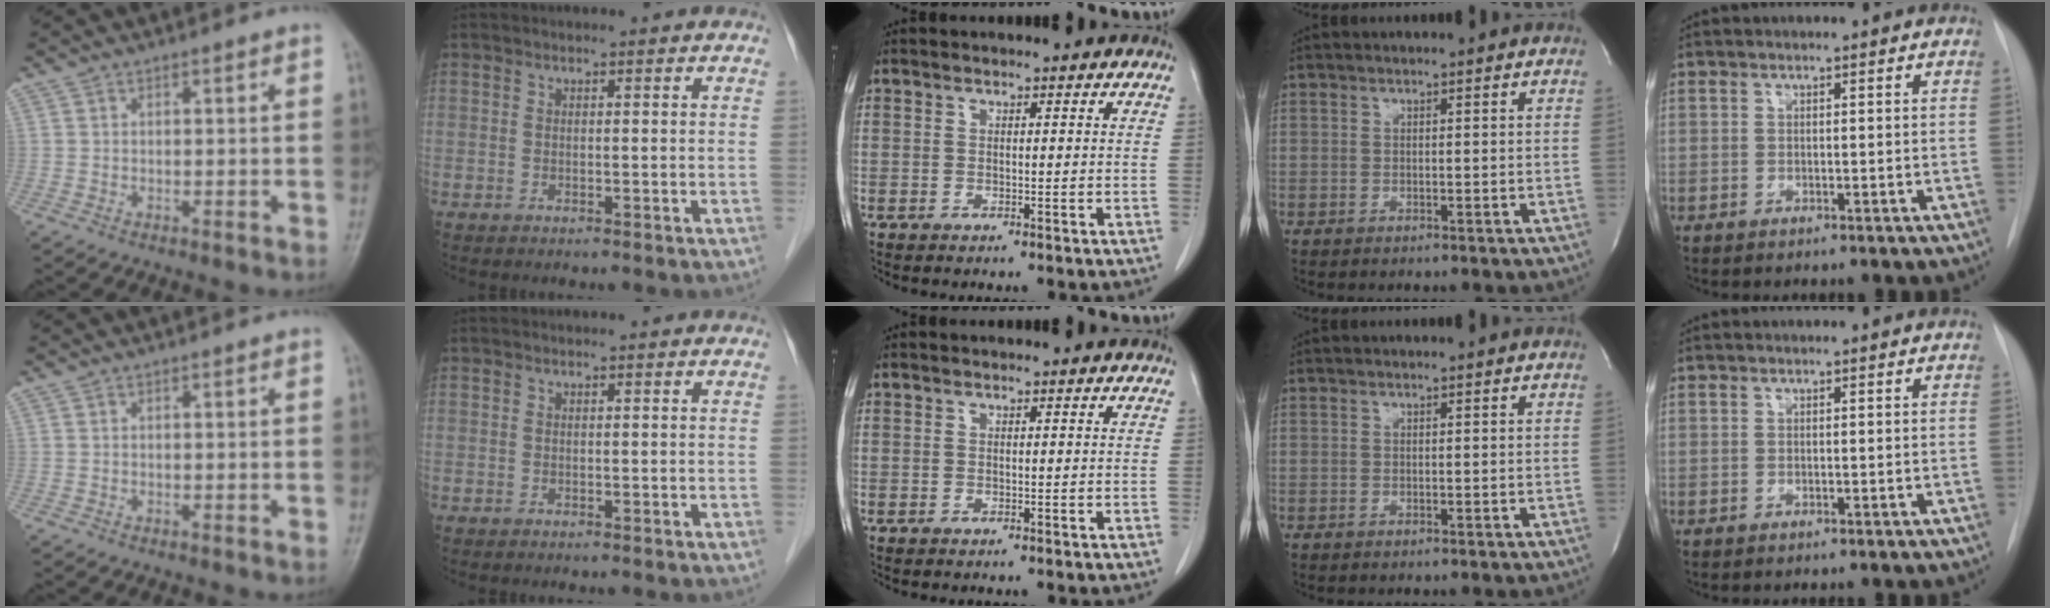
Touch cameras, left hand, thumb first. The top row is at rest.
{}